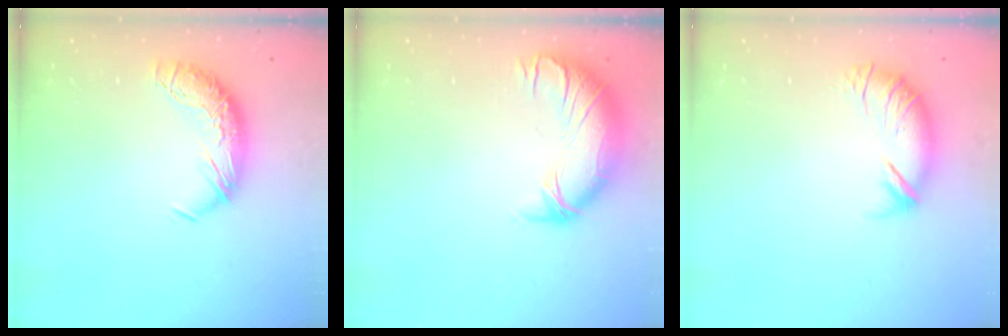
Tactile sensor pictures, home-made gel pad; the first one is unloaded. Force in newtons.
{"total": 3.8, "press": 3.0, "slide": 2.2}
{"total": 4.2, "press": 3.7, "slide": 2.1}